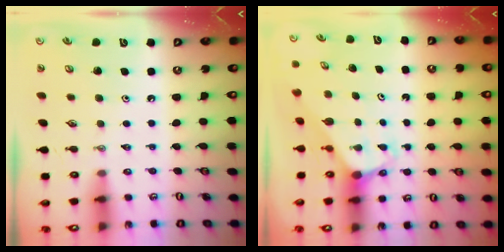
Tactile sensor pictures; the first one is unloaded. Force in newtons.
{"total": 3.1, "press": 3.1, "slide": 0.0}